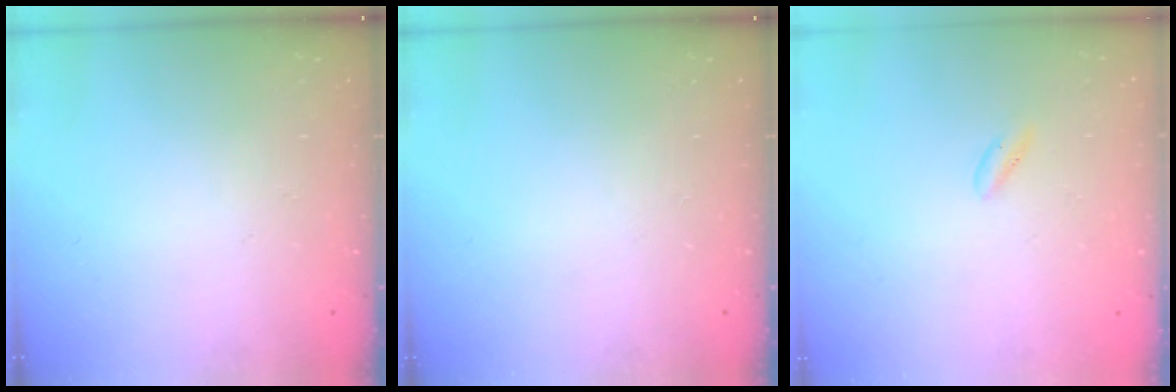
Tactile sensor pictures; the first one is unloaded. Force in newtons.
{"total": 0.0}
{"total": 1.1, "press": 0.9, "slide": 0.5}